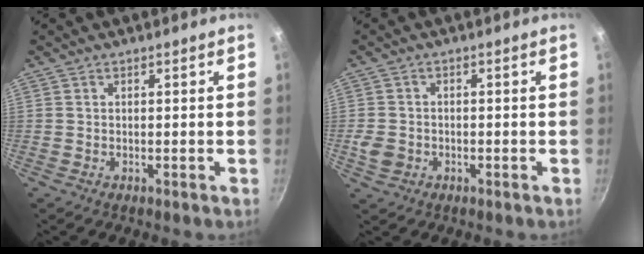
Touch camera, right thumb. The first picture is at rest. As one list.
[{"total": 3.8, "force": [-1.2, 3.2, 1.8], "torque": [-0.035, 0.010, -0.019]}]